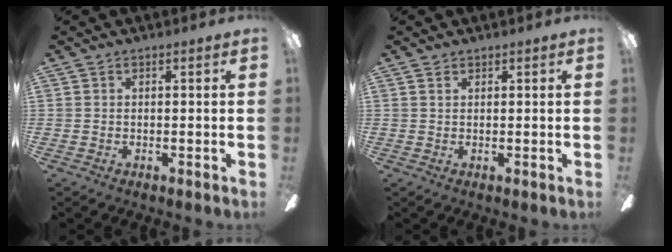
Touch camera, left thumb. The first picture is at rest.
{"total": 0.9, "force": [0.7, 0.4, 0.3], "torque": [-0.006, 0.001, 0.013]}